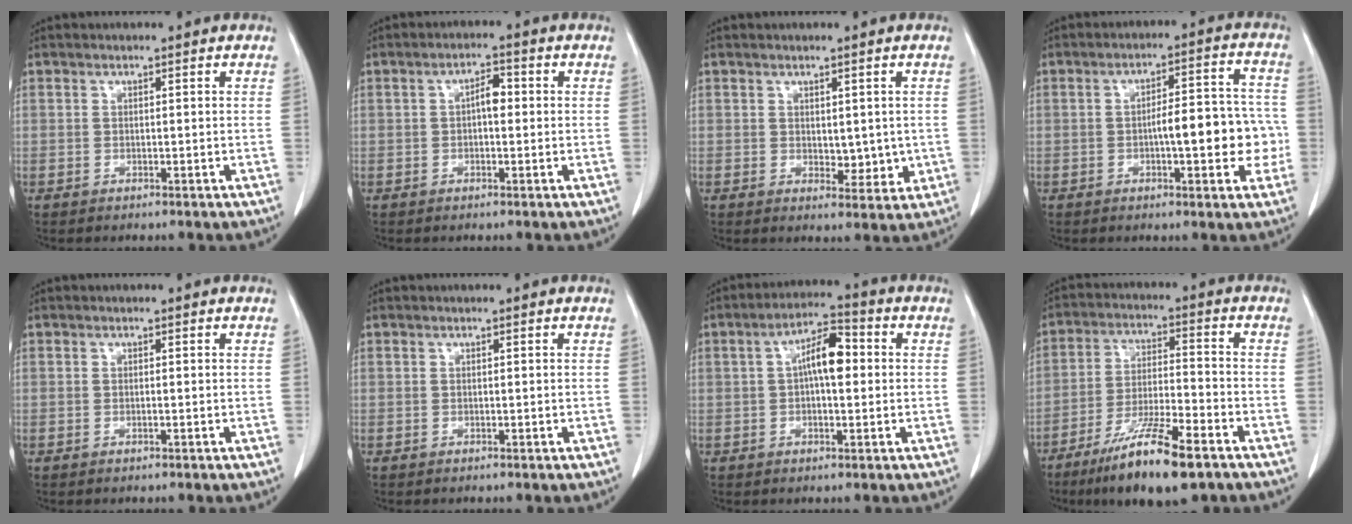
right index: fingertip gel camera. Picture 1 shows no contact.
{"total": 3.0, "force": [0.1, 1.3, 2.7], "torque": [-0.041, 0.011, -0.001]}
{"total": 3.9, "force": [0.1, 2.3, 3.2], "torque": [-0.035, -0.008, 0.011]}
{"total": 10.1, "force": [-1.8, 2.9, 9.5], "torque": [-0.130, 0.031, -0.019]}
{"total": 0.0}
{"total": 0.0}
{"total": 7.3, "force": [0.8, 2.4, 6.8], "torque": [-0.123, 0.023, 0.009]}
{"total": 13.3, "force": [-8.6, 1.8, 10.0], "torque": [-0.185, -0.027, -0.149]}